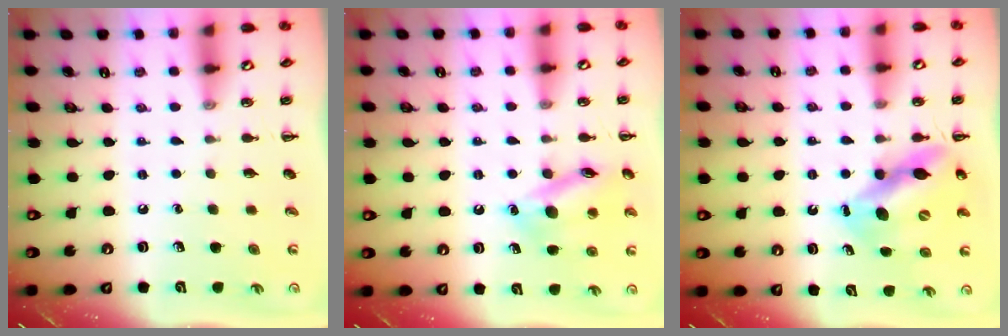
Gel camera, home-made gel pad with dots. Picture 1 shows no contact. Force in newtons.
{"total": 13.9, "press": 13.8, "slide": 1.0}
{"total": 11.4, "press": 11.0, "slide": 3.0}